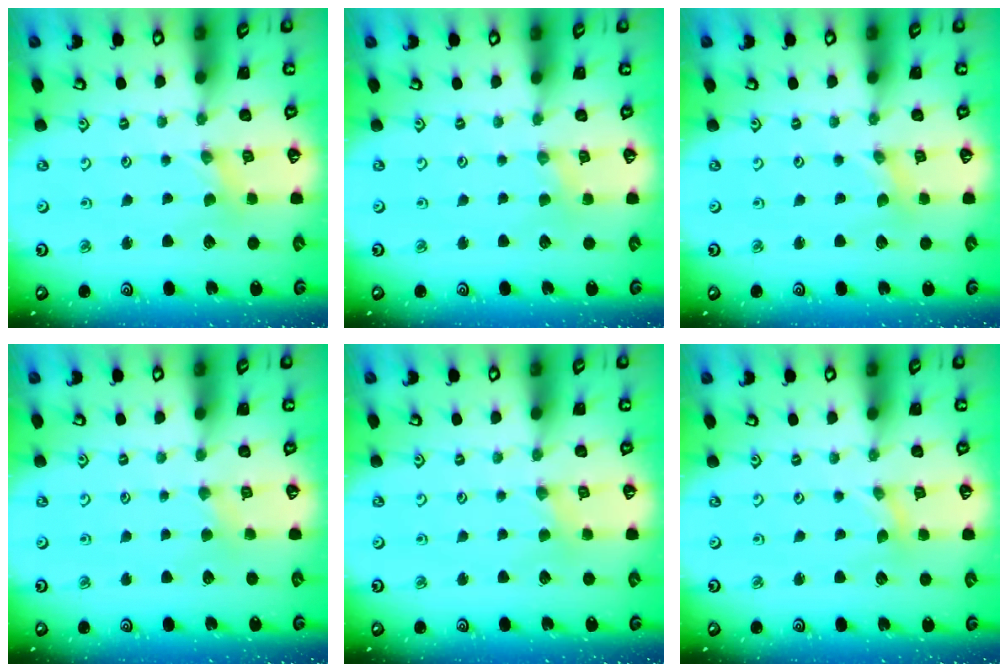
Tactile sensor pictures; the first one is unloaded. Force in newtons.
{"total": 1.3, "press": 1.3, "slide": 0.3}
{"total": 0.0}
{"total": 2.3, "press": 2.3, "slide": 0.3}
{"total": 1.6, "press": 1.5, "slide": 0.4}
{"total": 0.0}